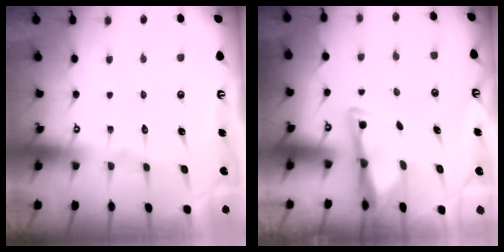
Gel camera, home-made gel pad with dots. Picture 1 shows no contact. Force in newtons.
{"total": 3.1, "press": 3.1, "slide": 0.4}